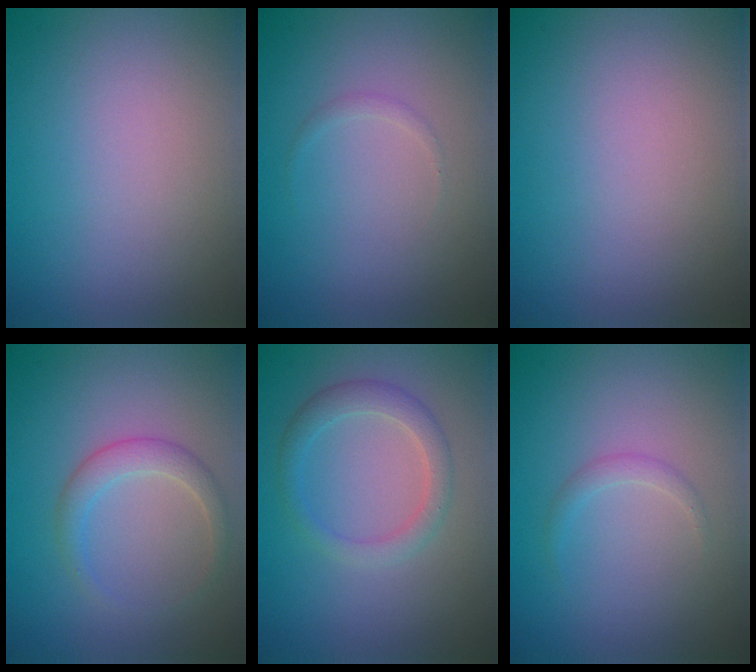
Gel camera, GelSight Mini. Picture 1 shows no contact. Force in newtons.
{"total": 0.5, "press": 0.5, "slide": 0.0}
{"total": 0.0}
{"total": 2.2, "press": 2.2, "slide": 0.1}
{"total": 2.5, "press": 2.5, "slide": 0.1}
{"total": 1.0, "press": 1.0, "slide": 0.1}